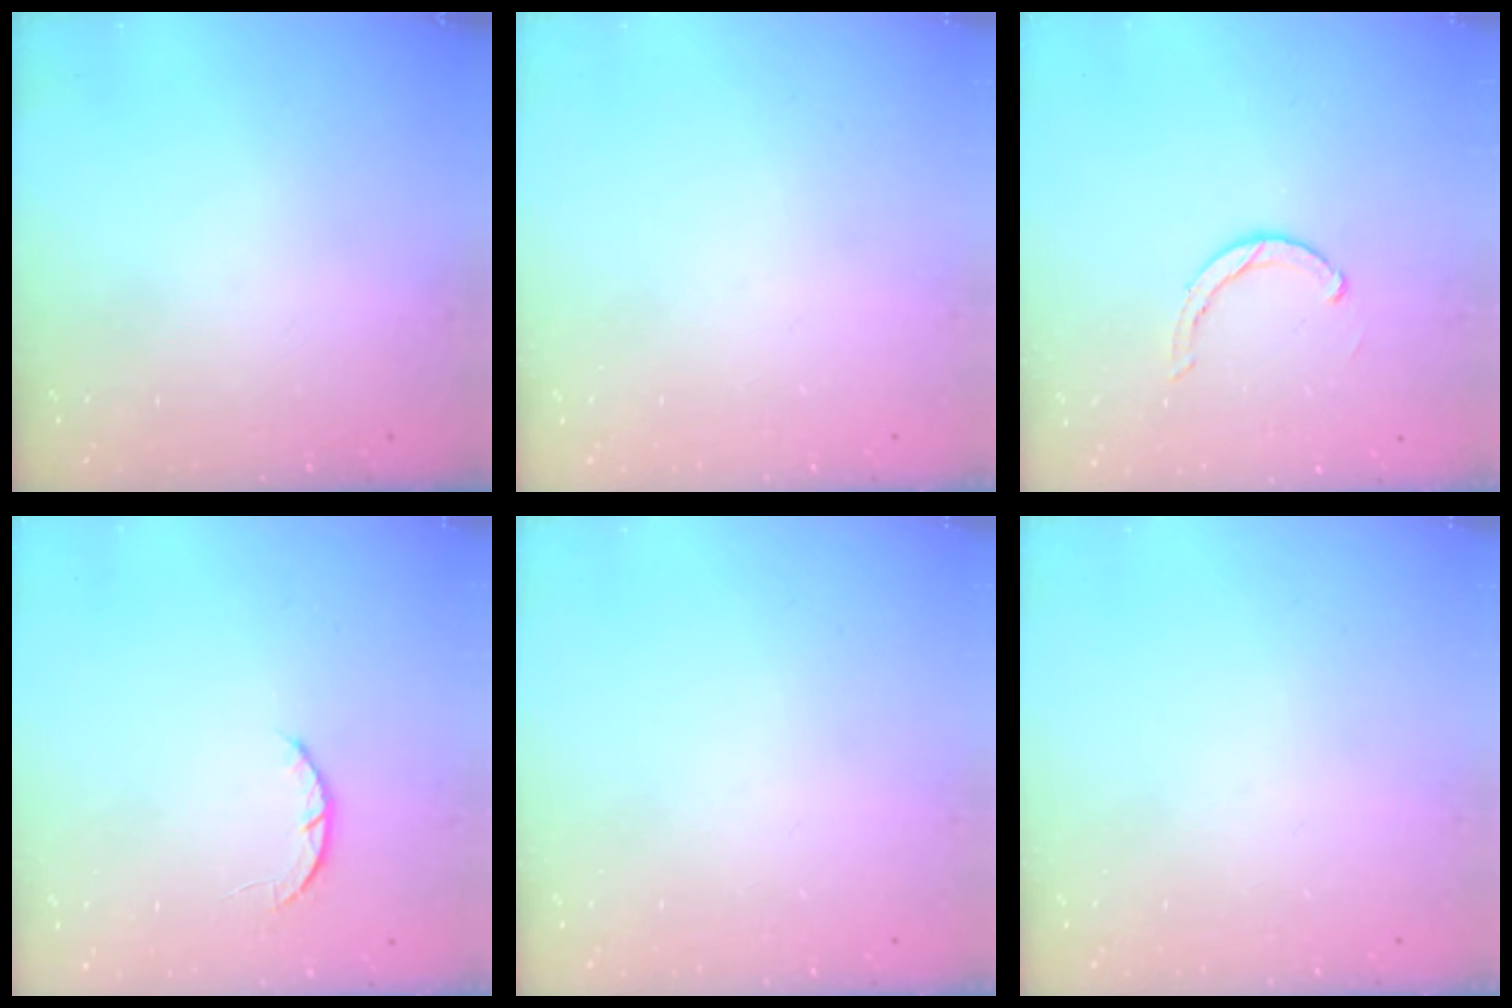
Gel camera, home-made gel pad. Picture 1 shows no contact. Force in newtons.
{"total": 0.0}
{"total": 2.8, "press": 2.8, "slide": 0.2}
{"total": 2.6, "press": 2.5, "slide": 0.4}
{"total": 0.0}
{"total": 0.0}